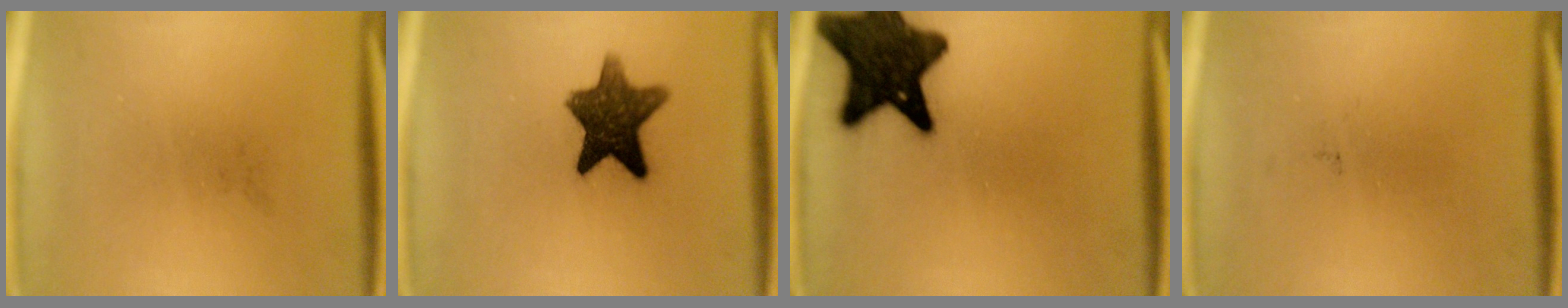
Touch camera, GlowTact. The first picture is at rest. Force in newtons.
{"total": 10.8}
{"total": 15.3}
{"total": 0.0}